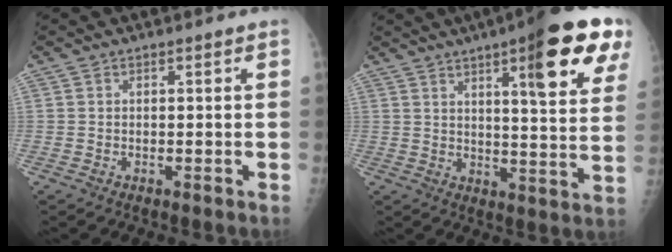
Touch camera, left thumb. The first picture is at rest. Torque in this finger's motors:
{"motor_torque": [3.08, 1.96, 2.05, -0.72, 0.62]}